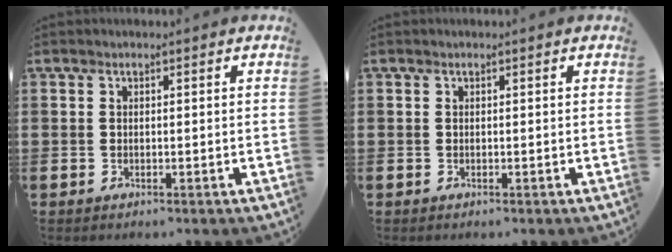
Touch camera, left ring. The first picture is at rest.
{"total": 0.0}